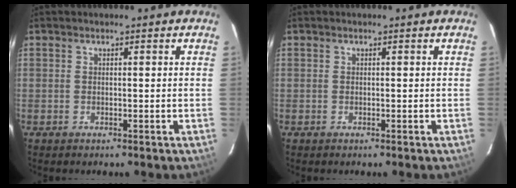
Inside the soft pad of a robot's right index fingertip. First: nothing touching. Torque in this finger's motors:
{"motor_torque": [0.00, 0.00, 0.05, 0.01]}